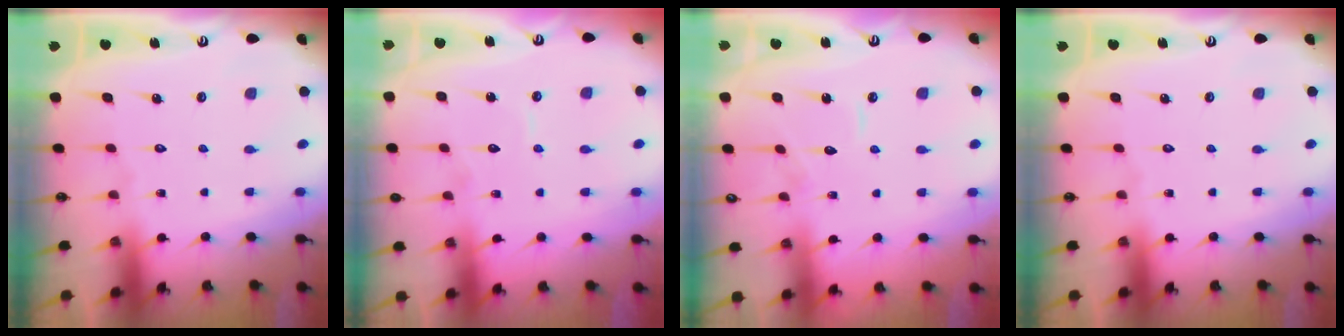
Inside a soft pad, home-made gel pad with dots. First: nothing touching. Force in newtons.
{"total": 4.3, "press": 4.3, "slide": 0.4}
{"total": 6.1, "press": 6.1, "slide": 0.5}
{"total": 0.0}